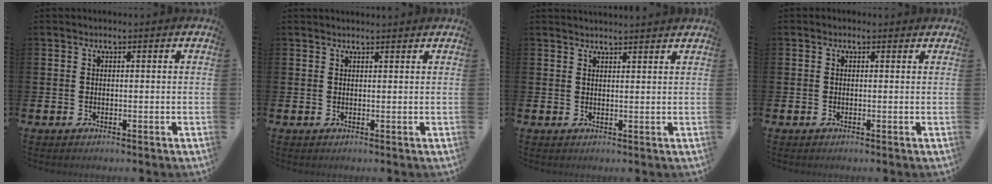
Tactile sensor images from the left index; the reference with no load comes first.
{"total": 0.9, "force": [0.9, 0.0, 0.1], "torque": [0.006, -0.003, 0.015]}
{"total": 2.0, "force": [2.0, -0.1, -0.1], "torque": [0.007, -0.013, 0.035]}
{"total": 0.0}